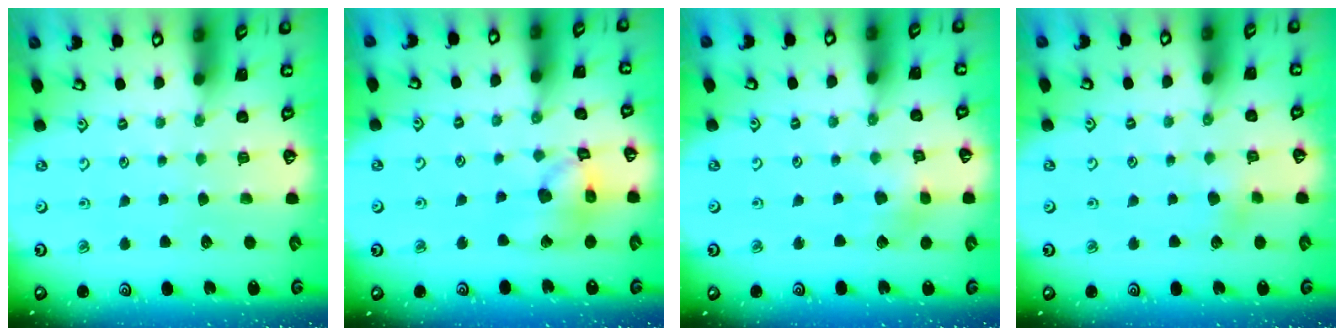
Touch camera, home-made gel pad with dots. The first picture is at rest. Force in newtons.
{"total": 13.4, "press": 13.3, "slide": 1.9}
{"total": 4.8, "press": 4.8, "slide": 0.4}
{"total": 3.0, "press": 2.9, "slide": 0.5}